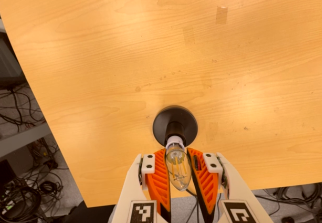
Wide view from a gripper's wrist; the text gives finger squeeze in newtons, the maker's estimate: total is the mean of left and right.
{"total": 20.6, "left": 21.2, "right": 20.0}